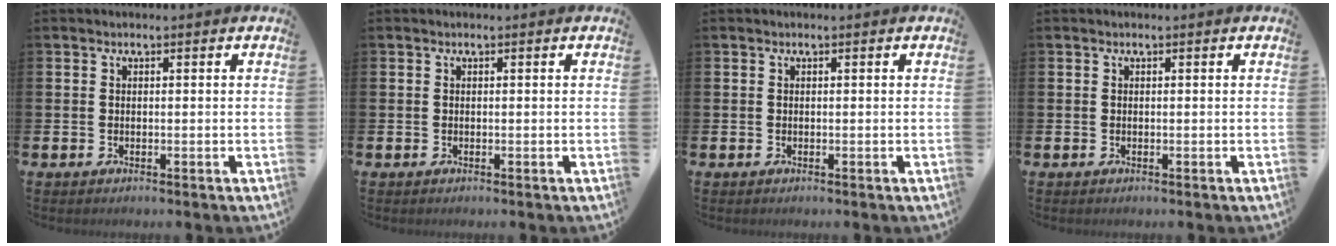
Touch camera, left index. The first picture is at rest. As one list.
[{"total": 0.0}, {"total": 0.0}, {"total": 0.0}]